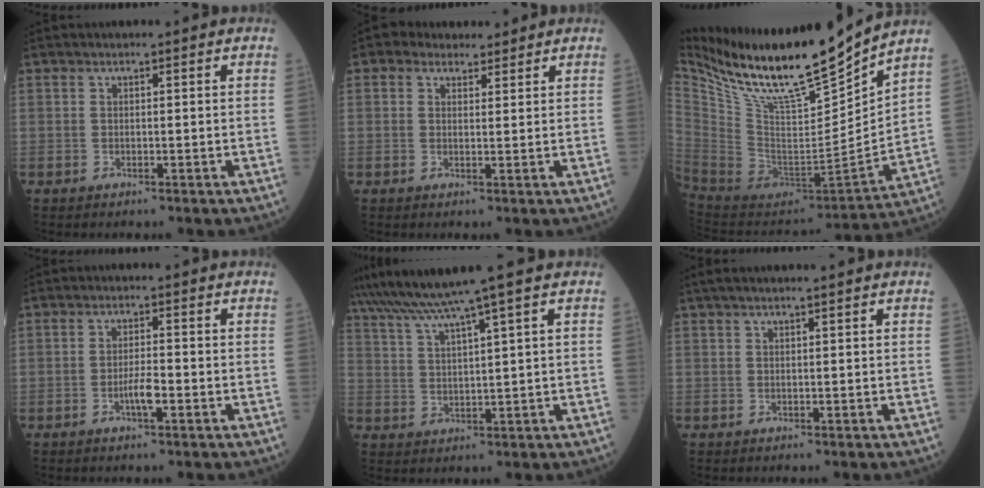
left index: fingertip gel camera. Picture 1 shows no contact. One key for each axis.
{"total": 3.8, "fx": 2.9, "fy": 2.3, "fz": 0.9, "tx": -0.013, "ty": 0.017, "tz": 0.044}
{"total": 21.3, "fx": 17.5, "fy": 1.8, "fz": 12.0, "tx": -0.216, "ty": -0.026, "tz": 0.323}
{"total": 3.0, "fx": -1.3, "fy": 0.5, "fz": 2.6, "tx": -0.051, "ty": -0.001, "tz": -0.026}
{"total": 7.9, "fx": 5.9, "fy": -2.2, "fz": 4.6, "tx": -0.087, "ty": 0.016, "tz": 0.108}
{"total": 3.1, "fx": 2.4, "fy": -0.3, "fz": 2.0, "tx": -0.030, "ty": 0.025, "tz": 0.040}